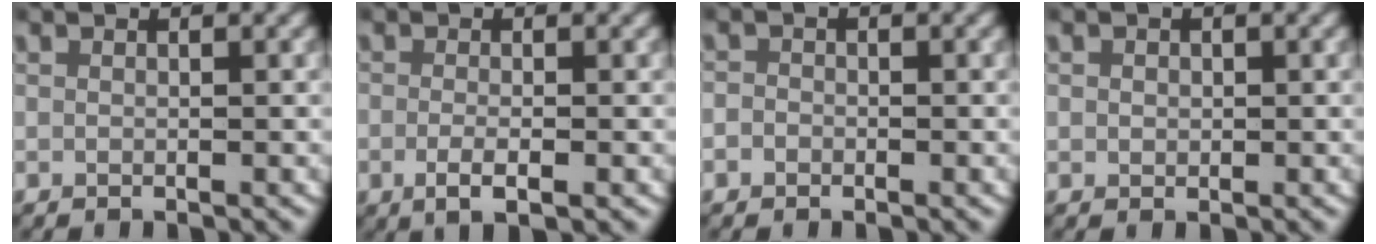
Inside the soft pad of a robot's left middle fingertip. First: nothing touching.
{"total": 2.4, "force": [-1.1, 0.8, 2.0], "torque": [-0.043, -0.006, -0.016]}
{"total": 1.5, "force": [-0.7, 1.3, 0.1], "torque": [-0.003, -0.005, -0.016]}
{"total": 1.1, "force": [0.2, 1.0, 0.3], "torque": [-0.010, -0.004, 0.004]}